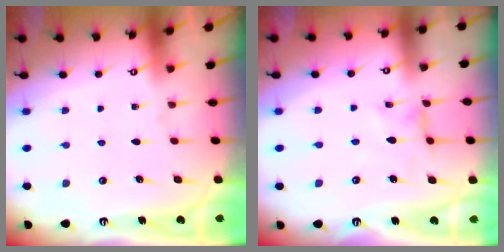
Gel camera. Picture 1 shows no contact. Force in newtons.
{"total": 0.0}